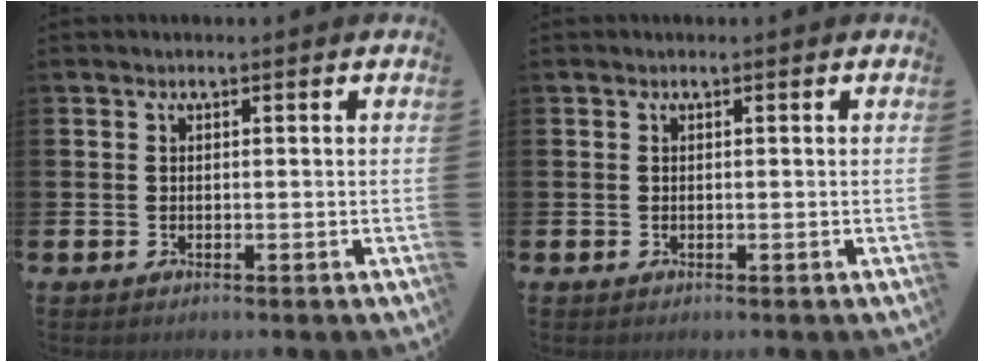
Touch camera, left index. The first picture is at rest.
{"total": 0.0}